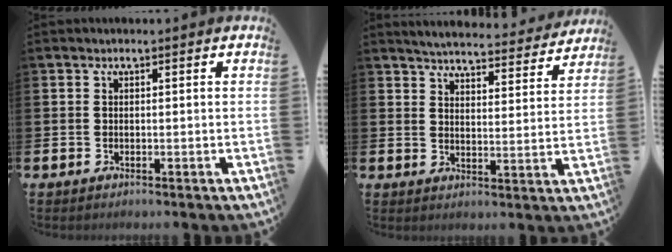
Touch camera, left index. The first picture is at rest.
{"total": 5.1, "force": [5.0, 0.3, 0.8], "torque": [-0.033, -0.040, 0.085]}